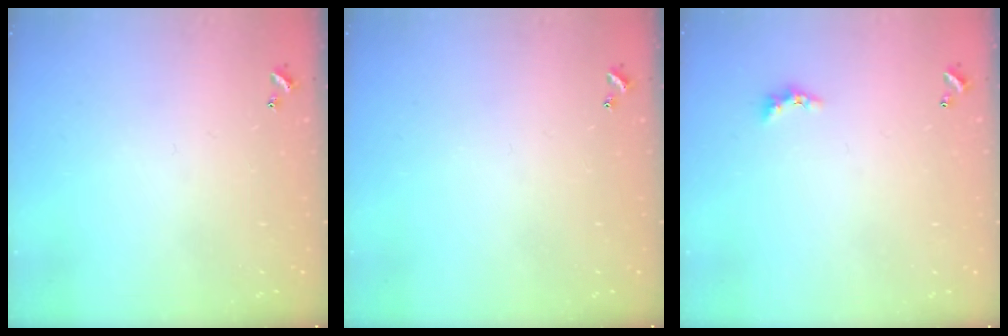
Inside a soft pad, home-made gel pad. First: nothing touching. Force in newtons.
{"total": 0.0}
{"total": 2.5, "press": 2.5, "slide": 0.6}